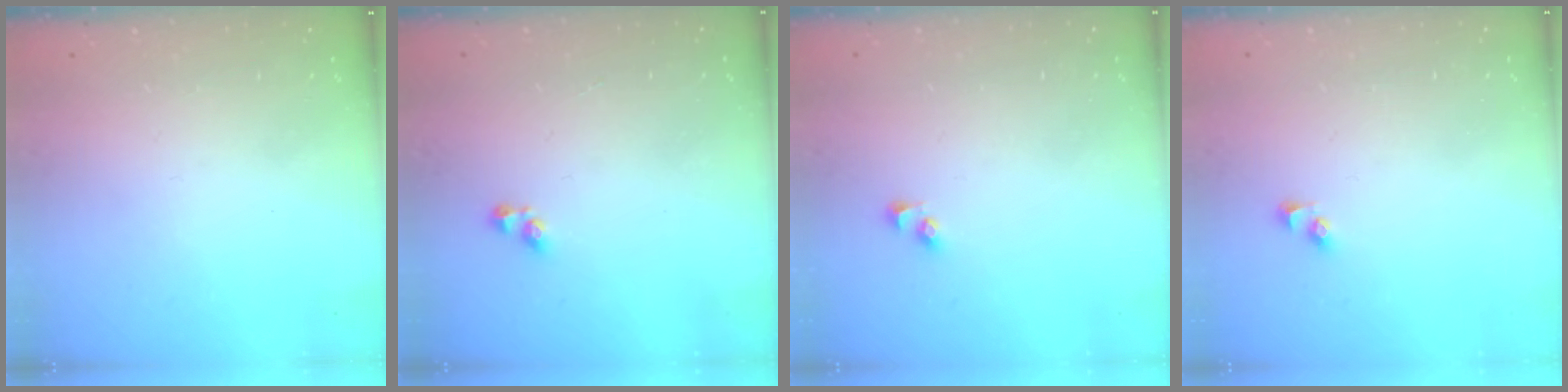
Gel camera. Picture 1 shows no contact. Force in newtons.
{"total": 2.9, "press": 2.9, "slide": 0.4}
{"total": 2.5, "press": 2.5, "slide": 0.3}
{"total": 2.3, "press": 2.3, "slide": 0.2}